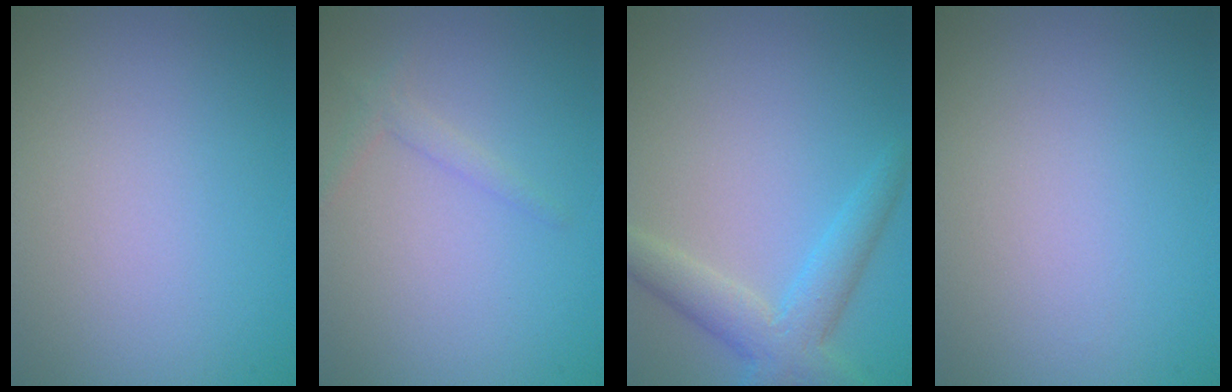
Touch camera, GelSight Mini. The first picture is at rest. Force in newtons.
{"total": 1.1, "press": 1.1, "slide": 0.1}
{"total": 4.2, "press": 4.2, "slide": 0.2}
{"total": 0.0}